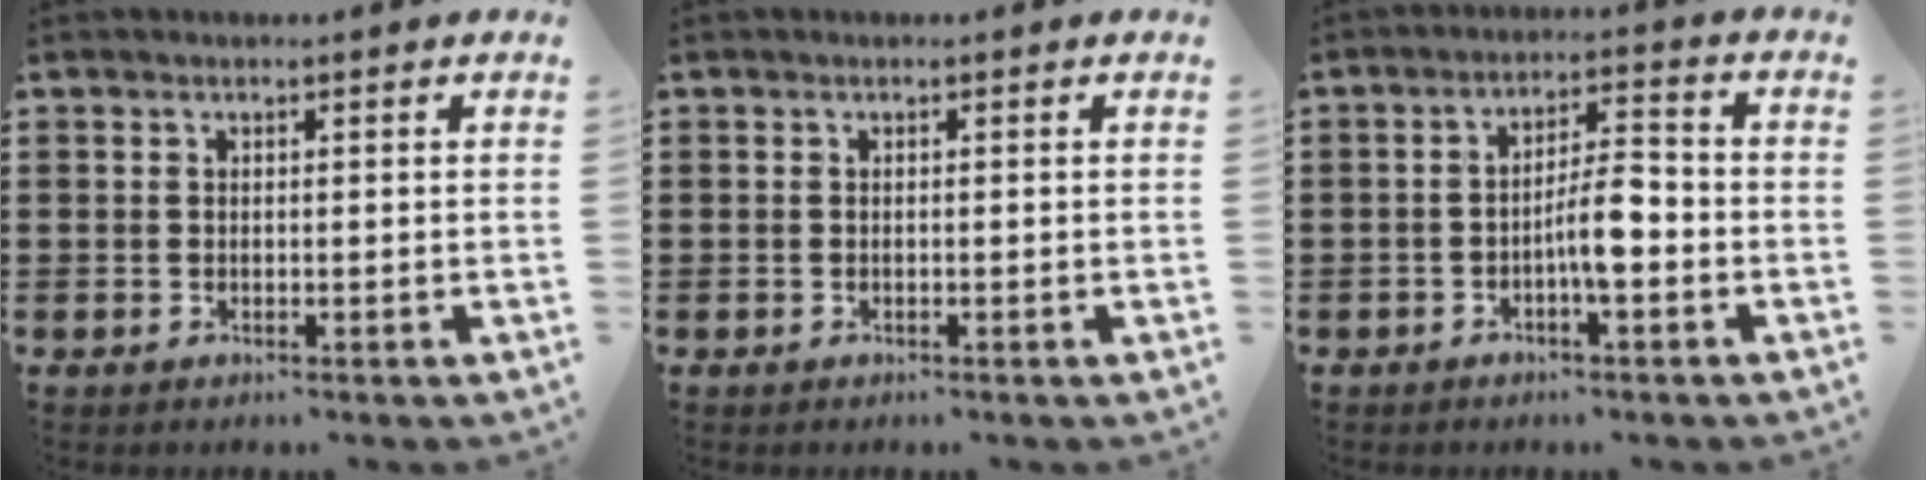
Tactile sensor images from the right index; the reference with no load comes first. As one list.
[{"total": 0.0}, {"total": 5.9, "force": [-1.8, 1.6, 5.4], "torque": [-0.100, 0.009, -0.036]}]